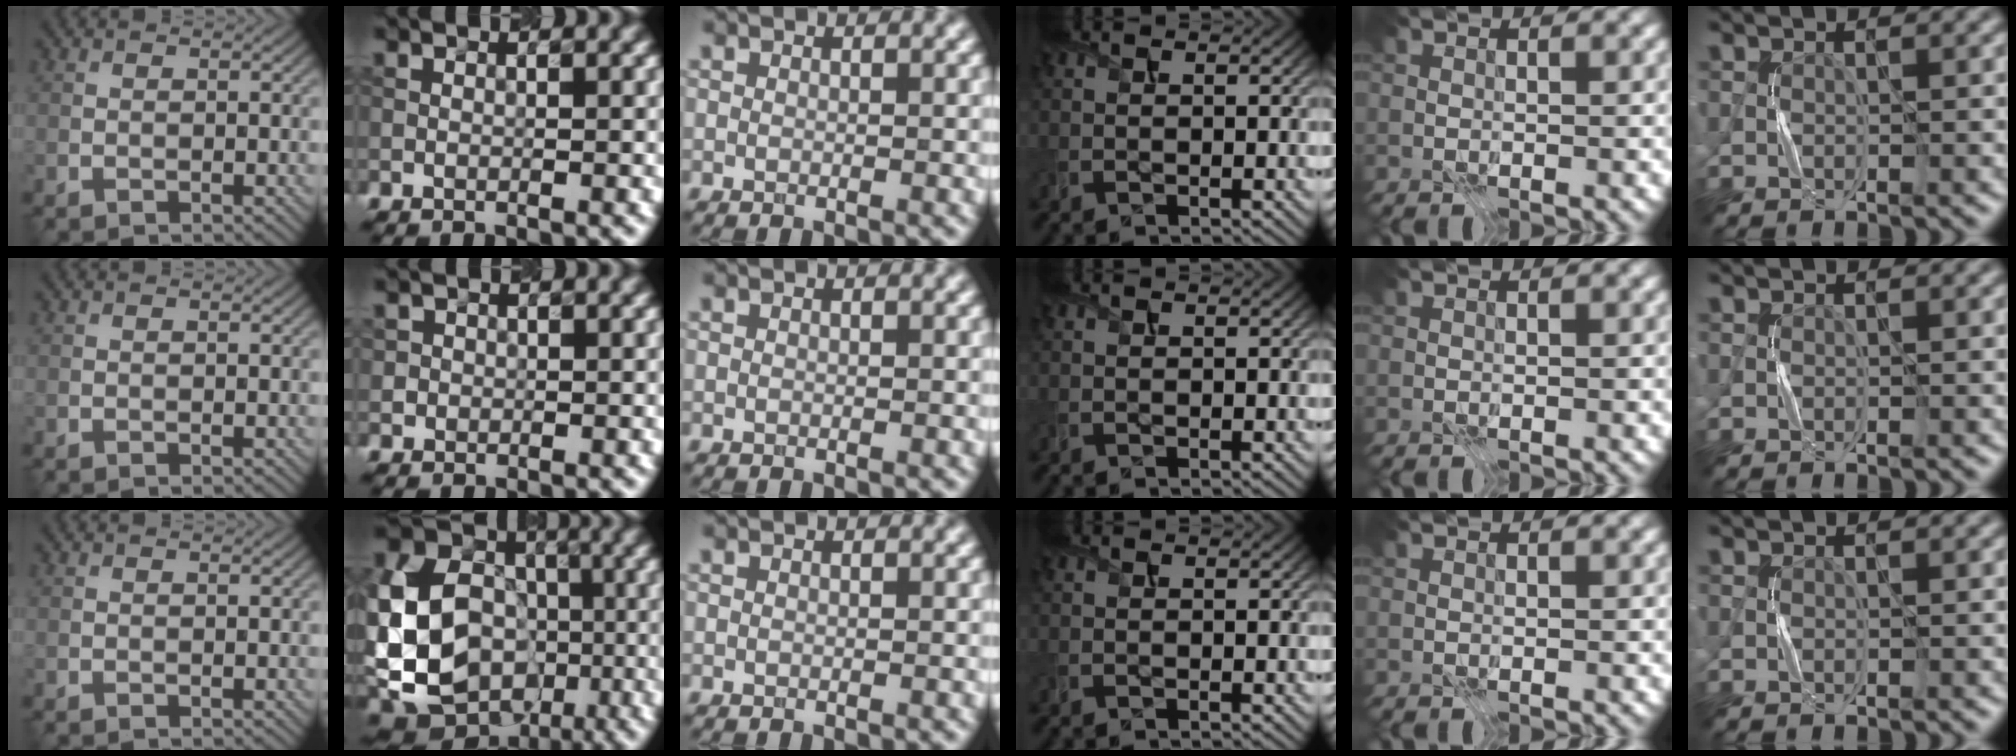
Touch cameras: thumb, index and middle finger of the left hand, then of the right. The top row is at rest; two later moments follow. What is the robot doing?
{"motion": "press", "object": "calculator"}